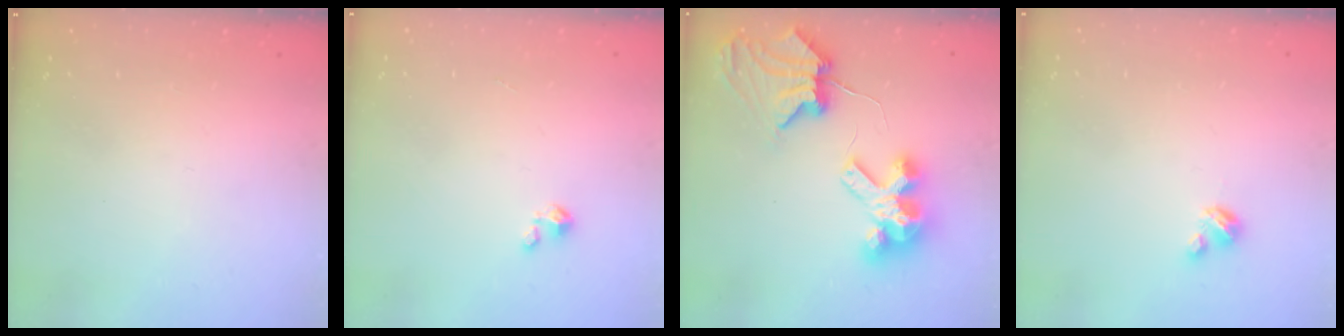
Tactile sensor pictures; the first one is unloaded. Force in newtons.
{"total": 1.5, "press": 1.5, "slide": 0.1}
{"total": 8.3, "press": 8.2, "slide": 1.1}
{"total": 2.9, "press": 2.9, "slide": 0.3}